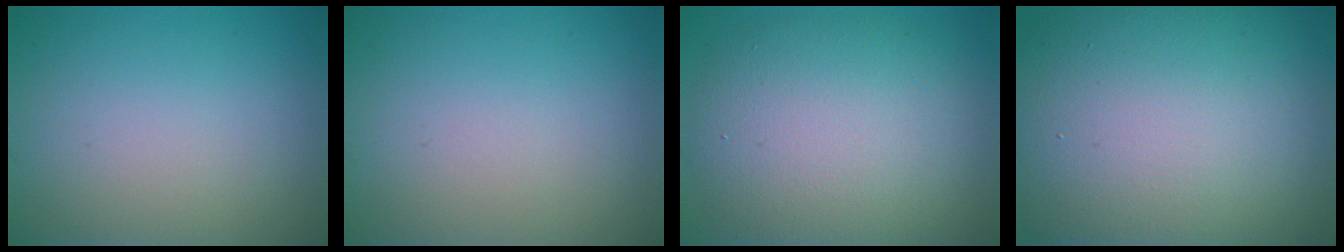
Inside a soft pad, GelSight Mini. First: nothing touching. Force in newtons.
{"total": 0.0}
{"total": 10.4, "press": 10.4, "slide": 0.2}
{"total": 18.4, "press": 18.4, "slide": 0.8}